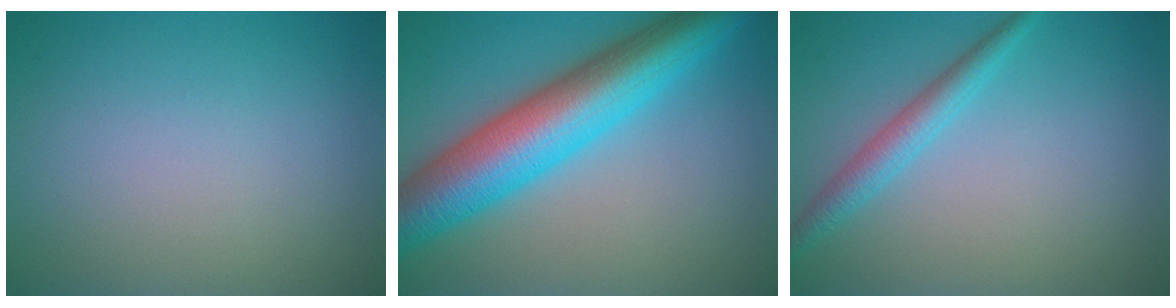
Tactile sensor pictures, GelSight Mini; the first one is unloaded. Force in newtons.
{"total": 10.7, "press": 10.7, "slide": 0.2}
{"total": 2.6, "press": 2.6, "slide": 0.1}